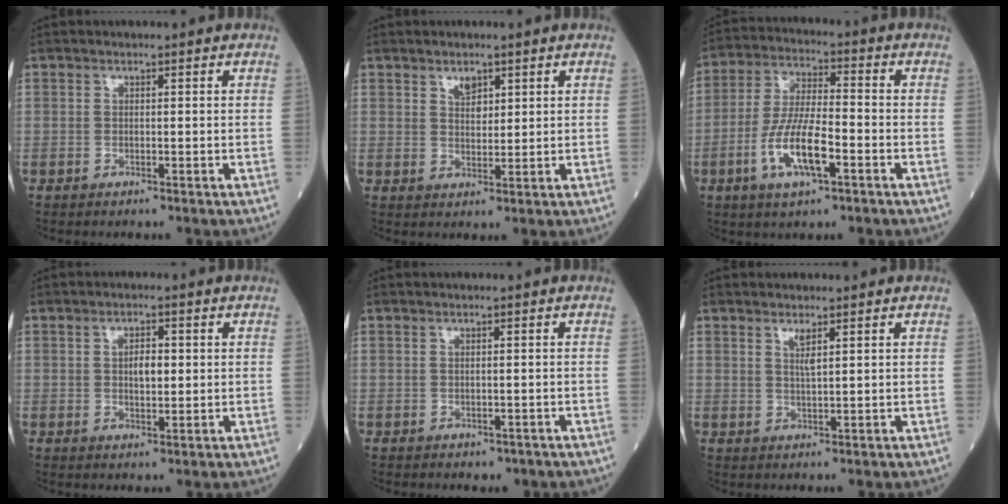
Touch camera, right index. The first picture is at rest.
{"total": 2.7, "force": [1.7, 1.5, 1.5], "torque": [-0.027, -0.001, 0.034]}
{"total": 10.4, "force": [-3.8, 2.5, 9.4], "torque": [-0.189, -0.004, -0.071]}
{"total": 3.4, "force": [0.4, 1.5, 3.0], "torque": [-0.051, 0.001, 0.006]}
{"total": 1.3, "force": [-0.8, 0.9, 0.5], "torque": [-0.010, 0.002, -0.004]}
{"total": 2.0, "force": [1.1, 0.1, 1.6], "torque": [-0.035, -0.004, 0.023]}